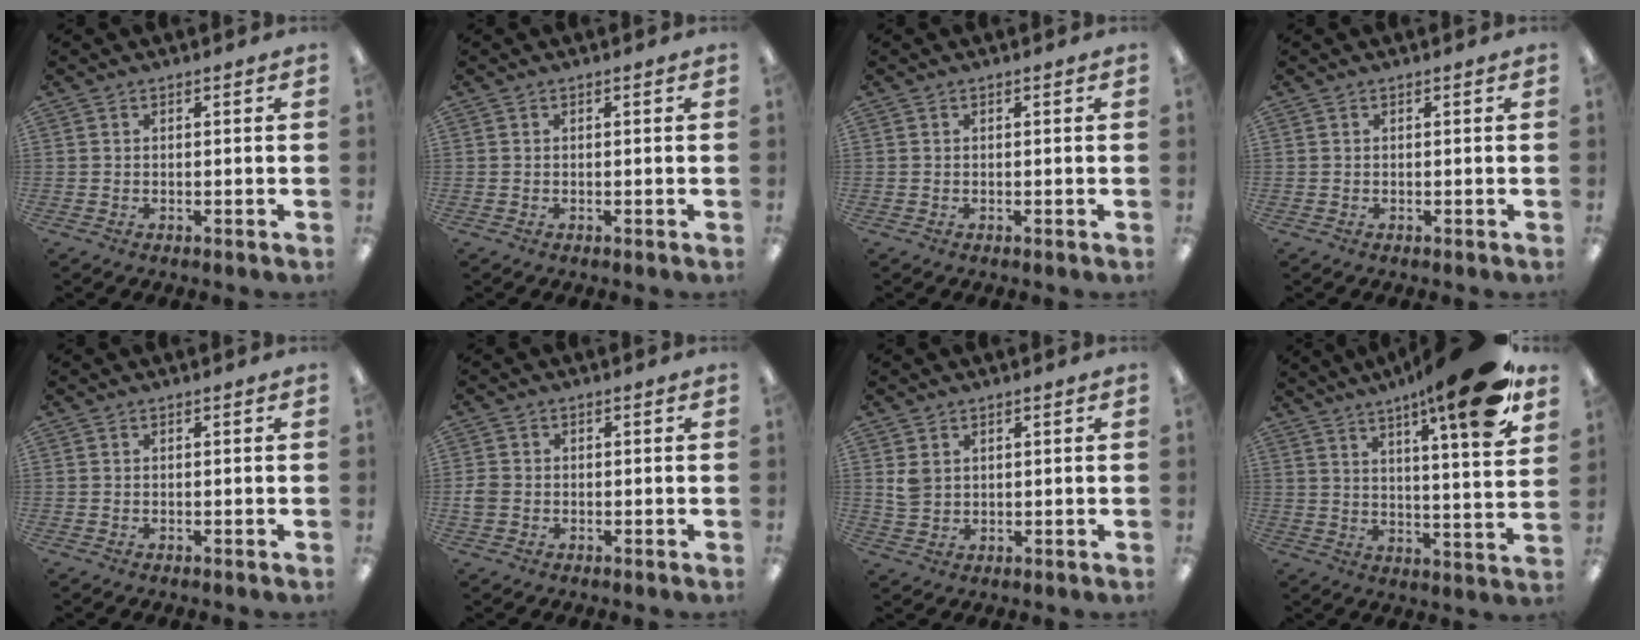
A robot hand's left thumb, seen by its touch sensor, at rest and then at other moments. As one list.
[{"total": 0.0}, {"total": 0.0}, {"total": 0.0}, {"total": 0.0}, {"total": 2.8, "force": [-0.6, 2.4, 1.3], "torque": [-0.021, 0.008, -0.010]}, {"total": 3.7, "force": [1.5, 2.8, 1.8], "torque": [-0.029, 0.001, 0.028]}, {"total": 16.3, "force": [10.6, 2.3, 12.2], "torque": [-0.177, -0.062, 0.158]}]